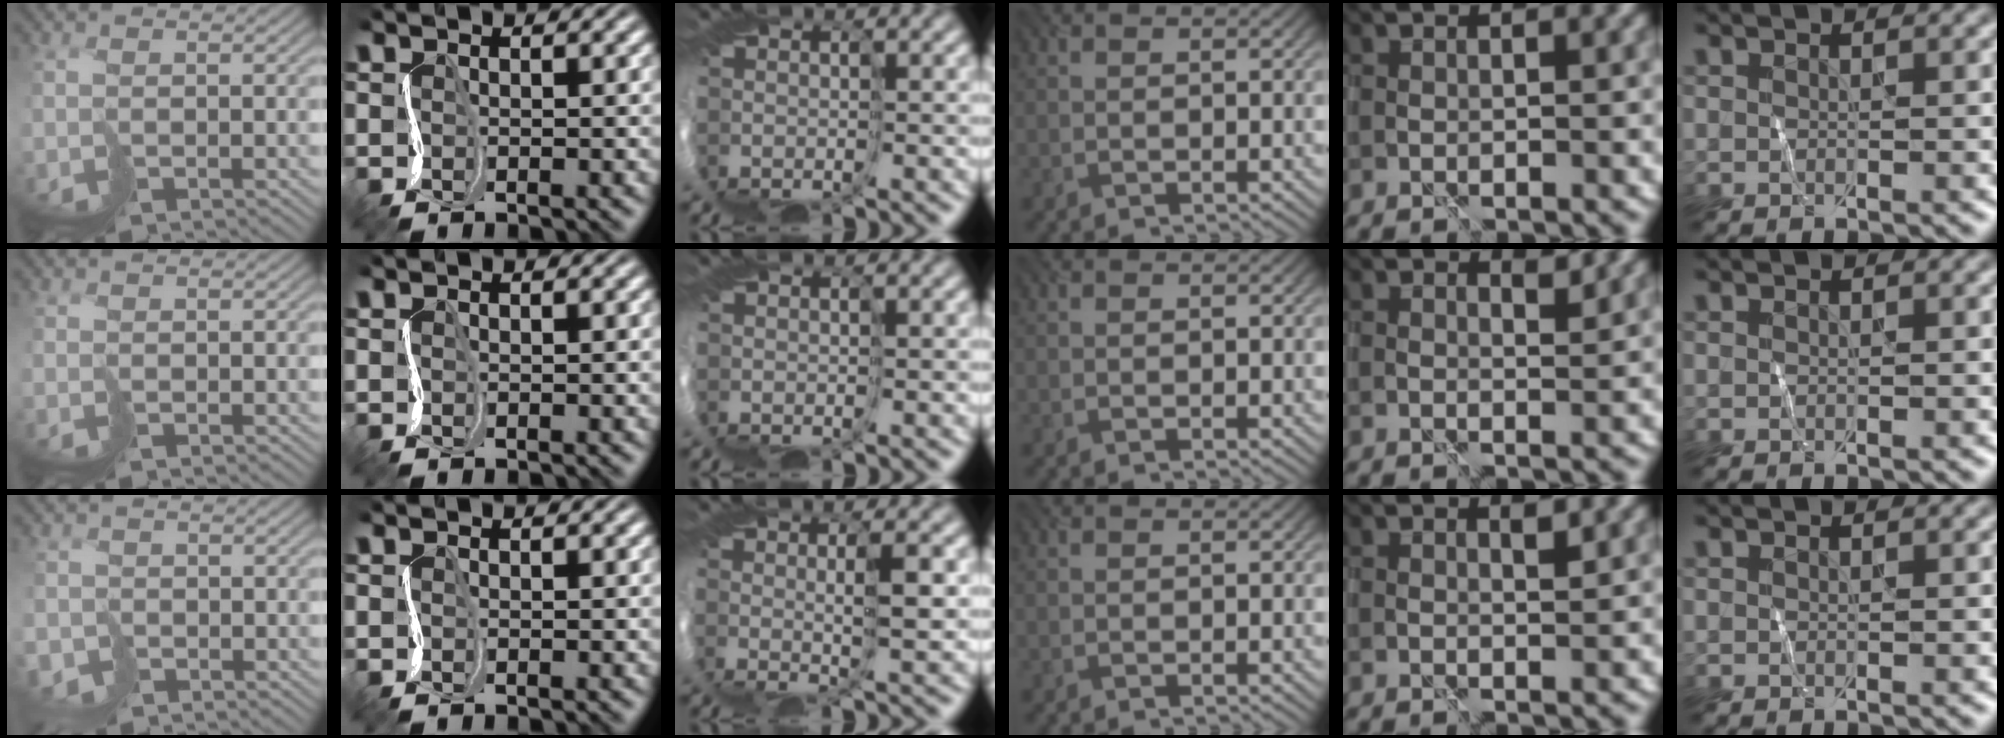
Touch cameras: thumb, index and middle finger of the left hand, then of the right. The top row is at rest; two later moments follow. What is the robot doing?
{"motion": "cut", "object": "tissue"}